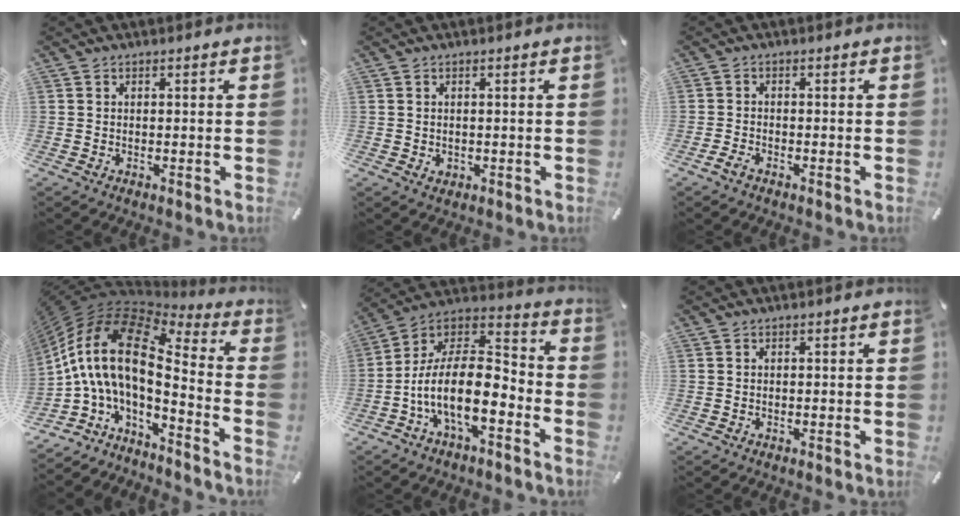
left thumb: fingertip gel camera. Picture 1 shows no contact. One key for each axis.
{"total": 1.0, "fx": 0.0, "fy": 0.9, "fz": 0.3, "tx": -0.008, "ty": 0.005, "tz": -0.001}
{"total": 1.8, "fx": -1.4, "fy": 0.7, "fz": 0.9, "tx": -0.021, "ty": 0.004, "tz": -0.028}
{"total": 14.7, "fx": 0.3, "fy": 7.0, "fz": 12.9, "tx": -0.298, "ty": -0.030, "tz": -0.011}
{"total": 15.1, "fx": -6.7, "fy": 7.0, "fz": 11.7, "tx": -0.249, "ty": 0.005, "tz": -0.116}
{"total": 0.0}